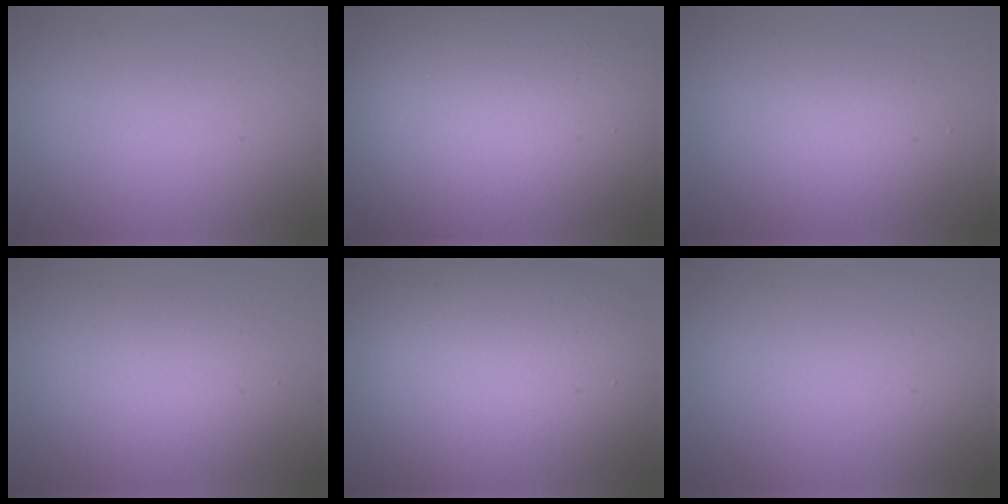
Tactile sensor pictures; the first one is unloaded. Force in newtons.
{"total": 18.6, "press": 18.5, "slide": 1.2}
{"total": 3.3, "press": 3.3, "slide": 0.3}
{"total": 4.1, "press": 4.1, "slide": 0.2}
{"total": 13.9, "press": 13.9, "slide": 0.6}
{"total": 0.0}